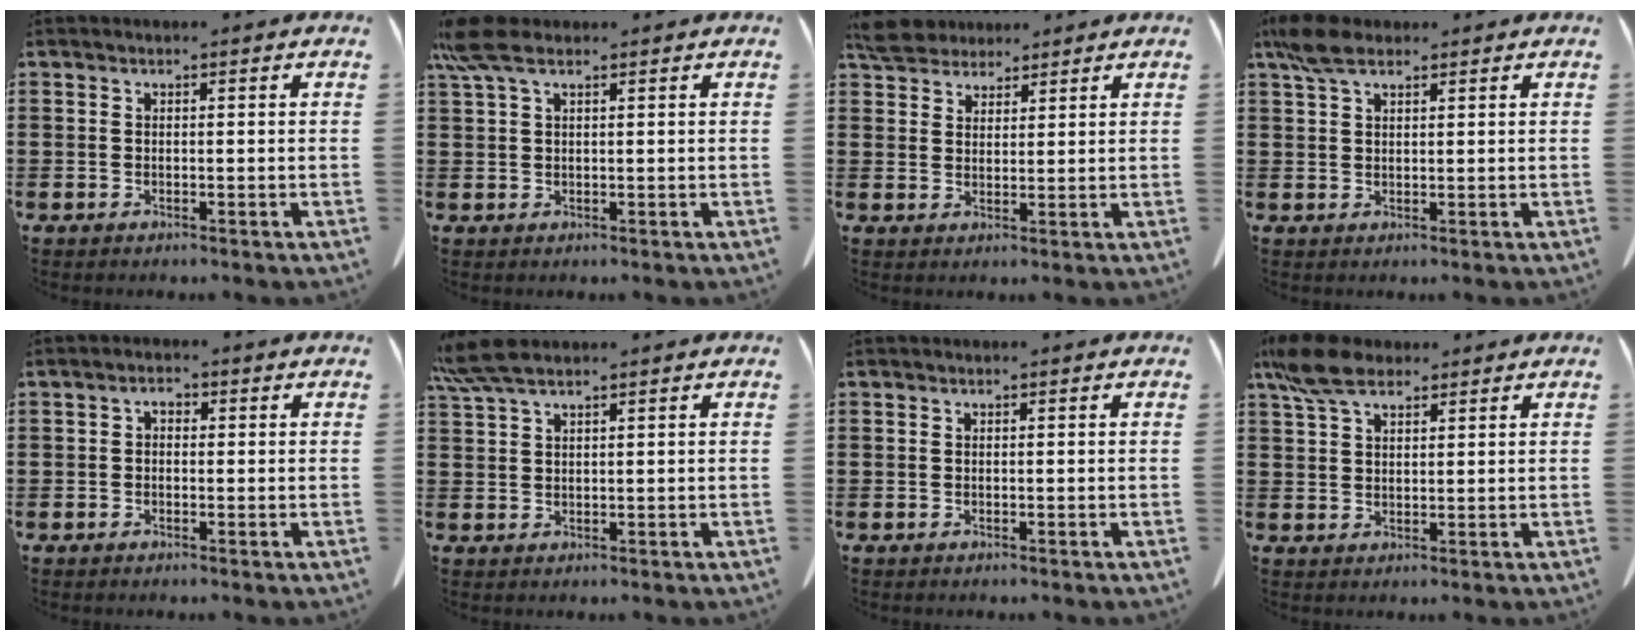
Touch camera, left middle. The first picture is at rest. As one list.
[{"total": 4.7, "force": [2.5, 1.6, 3.6], "torque": [-0.100, -0.004, 0.040]}, {"total": 5.0, "force": [4.6, 1.7, 1.1], "torque": [-0.039, -0.003, 0.090]}, {"total": 4.9, "force": [3.0, 2.0, 3.3], "torque": [-0.081, 0.003, 0.055]}, {"total": 1.5, "force": [-0.5, 0.9, 1.2], "torque": [-0.025, 0.004, -0.012]}, {"total": 4.9, "force": [3.5, 0.9, 3.2], "torque": [-0.079, -0.003, 0.064]}, {"total": 0.0}, {"total": 6.8, "force": [4.8, 2.8, 3.9], "torque": [-0.098, -0.003, 0.089]}]